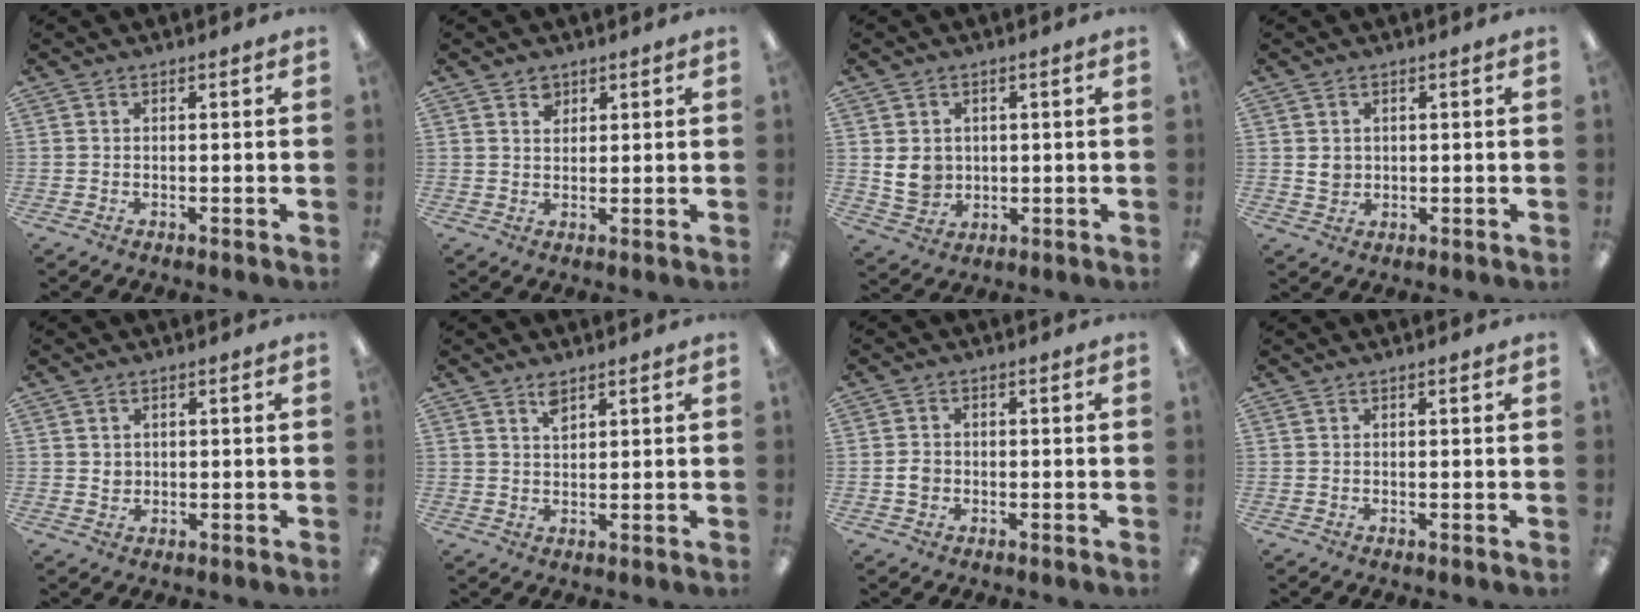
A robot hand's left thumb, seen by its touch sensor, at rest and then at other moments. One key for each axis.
{"total": 3.0, "fx": 2.0, "fy": 2.1, "fz": 0.9, "tx": -0.005, "ty": -0.005, "tz": 0.035}
{"total": 6.4, "fx": 1.1, "fy": 5.5, "fz": 3.1, "tx": -0.064, "ty": 0.005, "tz": 0.022}
{"total": 3.0, "fx": 0.9, "fy": 2.4, "fz": 1.4, "tx": -0.024, "ty": 0.001, "tz": 0.015}
{"total": 1.9, "fx": 0.7, "fy": 1.6, "fz": 0.8, "tx": -0.009, "ty": 0.001, "tz": 0.011}
{"total": 3.2, "fx": 2.4, "fy": 1.4, "fz": 1.7, "tx": -0.022, "ty": -0.006, "tz": 0.040}
{"total": 2.6, "fx": -0.3, "fy": 2.2, "fz": 1.4, "tx": -0.025, "ty": 0.004, "tz": -0.008}
{"total": 0.9, "fx": 0.4, "fy": 0.1, "fz": 0.8, "tx": -0.016, "ty": 0.001, "tz": 0.008}